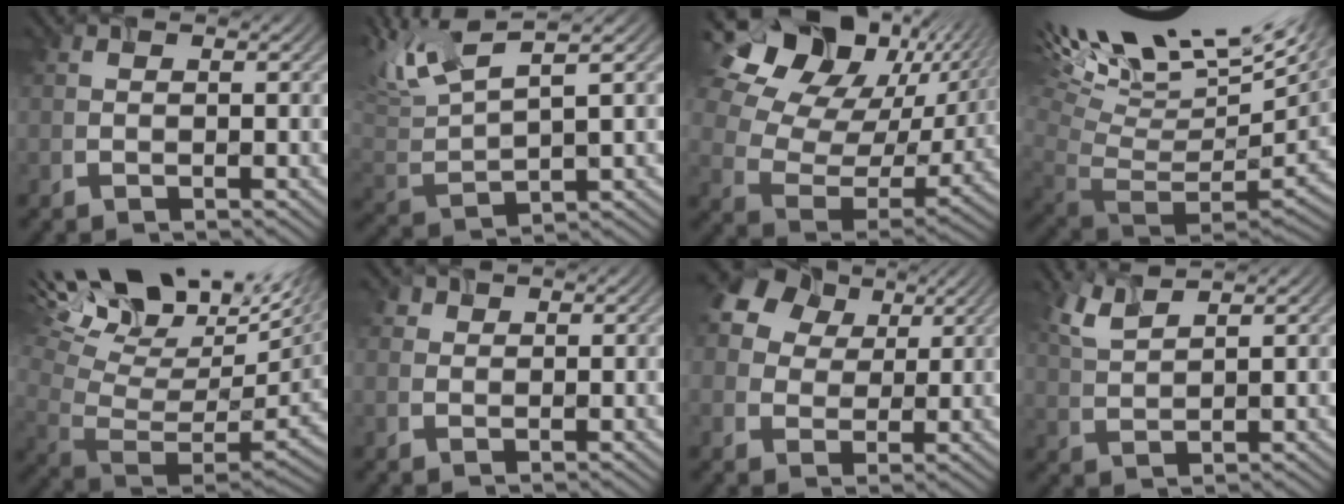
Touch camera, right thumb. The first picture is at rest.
{"total": 8.3, "force": [3.8, 2.3, 7.0], "torque": [-0.158, 0.020, 0.069]}
{"total": 17.4, "force": [7.8, 10.8, 11.2], "torque": [-0.212, 0.035, 0.132]}
{"total": 14.8, "force": [6.2, 4.7, 12.6], "torque": [-0.215, 0.036, 0.128]}
{"total": 16.1, "force": [5.6, 7.1, 13.3], "torque": [-0.220, 0.013, 0.117]}
{"total": 1.9, "force": [1.2, 1.3, 0.7], "torque": [-0.021, 0.001, 0.025]}
{"total": 12.2, "force": [6.1, 8.4, 6.4], "torque": [-0.163, 0.045, 0.099]}
{"total": 3.5, "force": [2.3, 0.7, 2.4], "torque": [-0.068, 0.004, 0.057]}